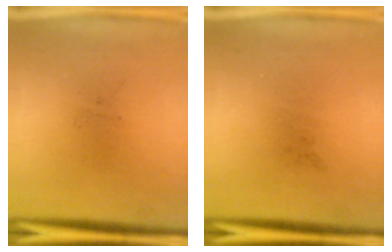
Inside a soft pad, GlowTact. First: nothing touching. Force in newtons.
{"total": 0.0}